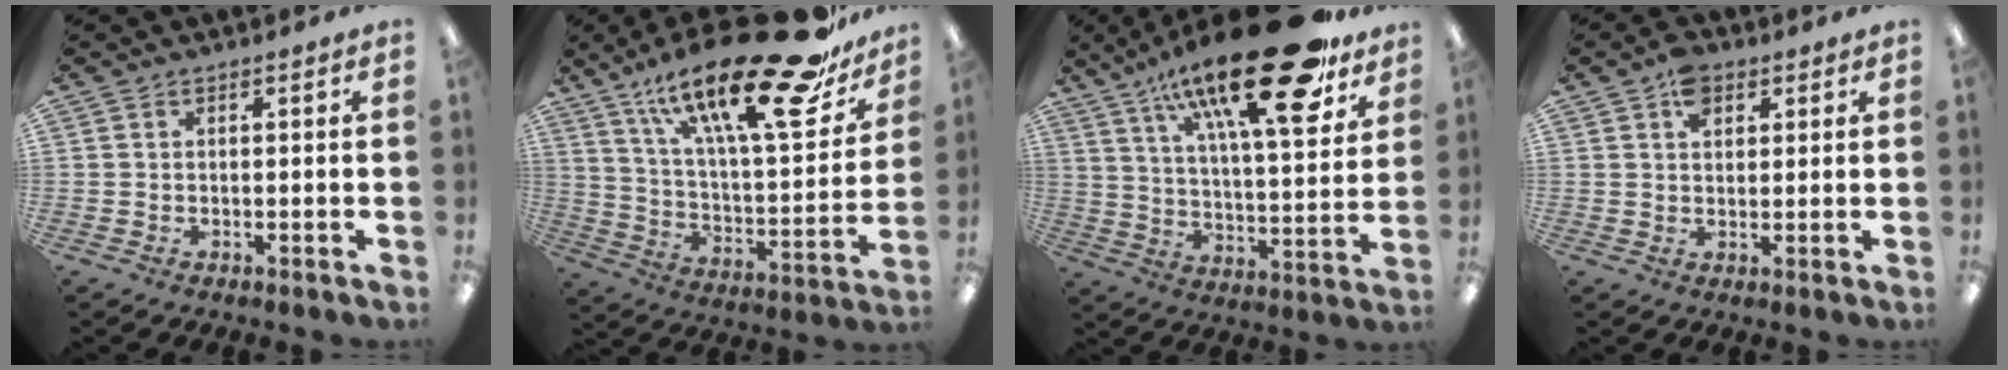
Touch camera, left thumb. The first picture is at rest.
{"total": 29.0, "force": [19.5, 7.6, 20.2], "torque": [-0.317, -0.116, 0.315]}
{"total": 27.6, "force": [18.2, 7.8, 19.2], "torque": [-0.297, -0.108, 0.289]}
{"total": 5.4, "force": [2.8, 3.6, 2.9], "torque": [-0.042, -0.003, 0.047]}